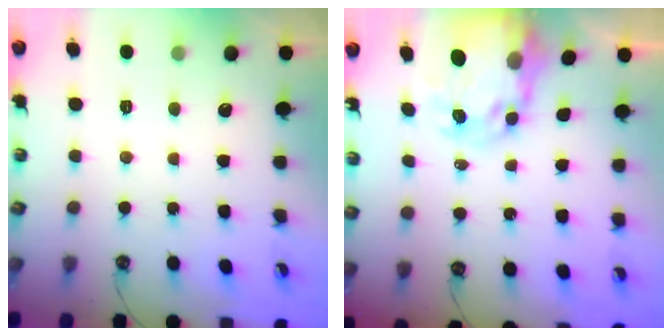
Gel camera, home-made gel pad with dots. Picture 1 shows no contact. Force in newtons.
{"total": 7.3, "press": 7.3, "slide": 0.7}